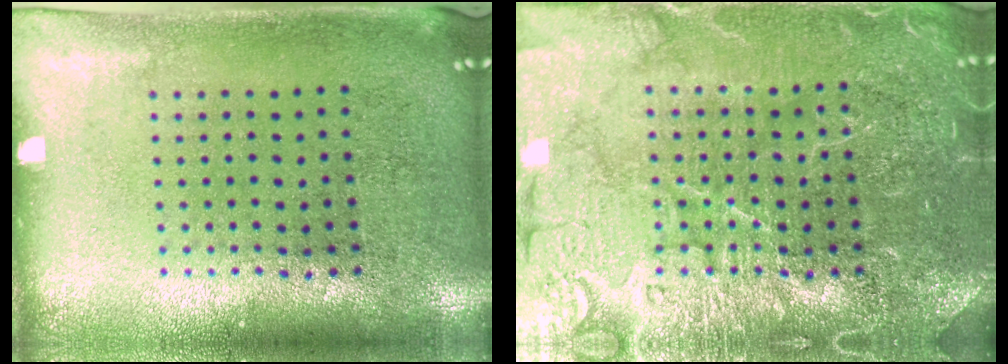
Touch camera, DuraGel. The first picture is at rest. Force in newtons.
{"total": 5.4, "press": 5.3, "slide": 0.8}